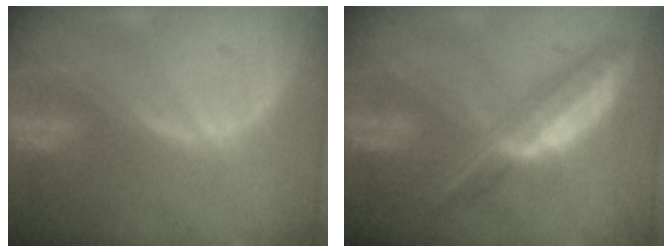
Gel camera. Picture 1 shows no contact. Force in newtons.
{"total": 6.7, "press": 5.6, "slide": 3.7}